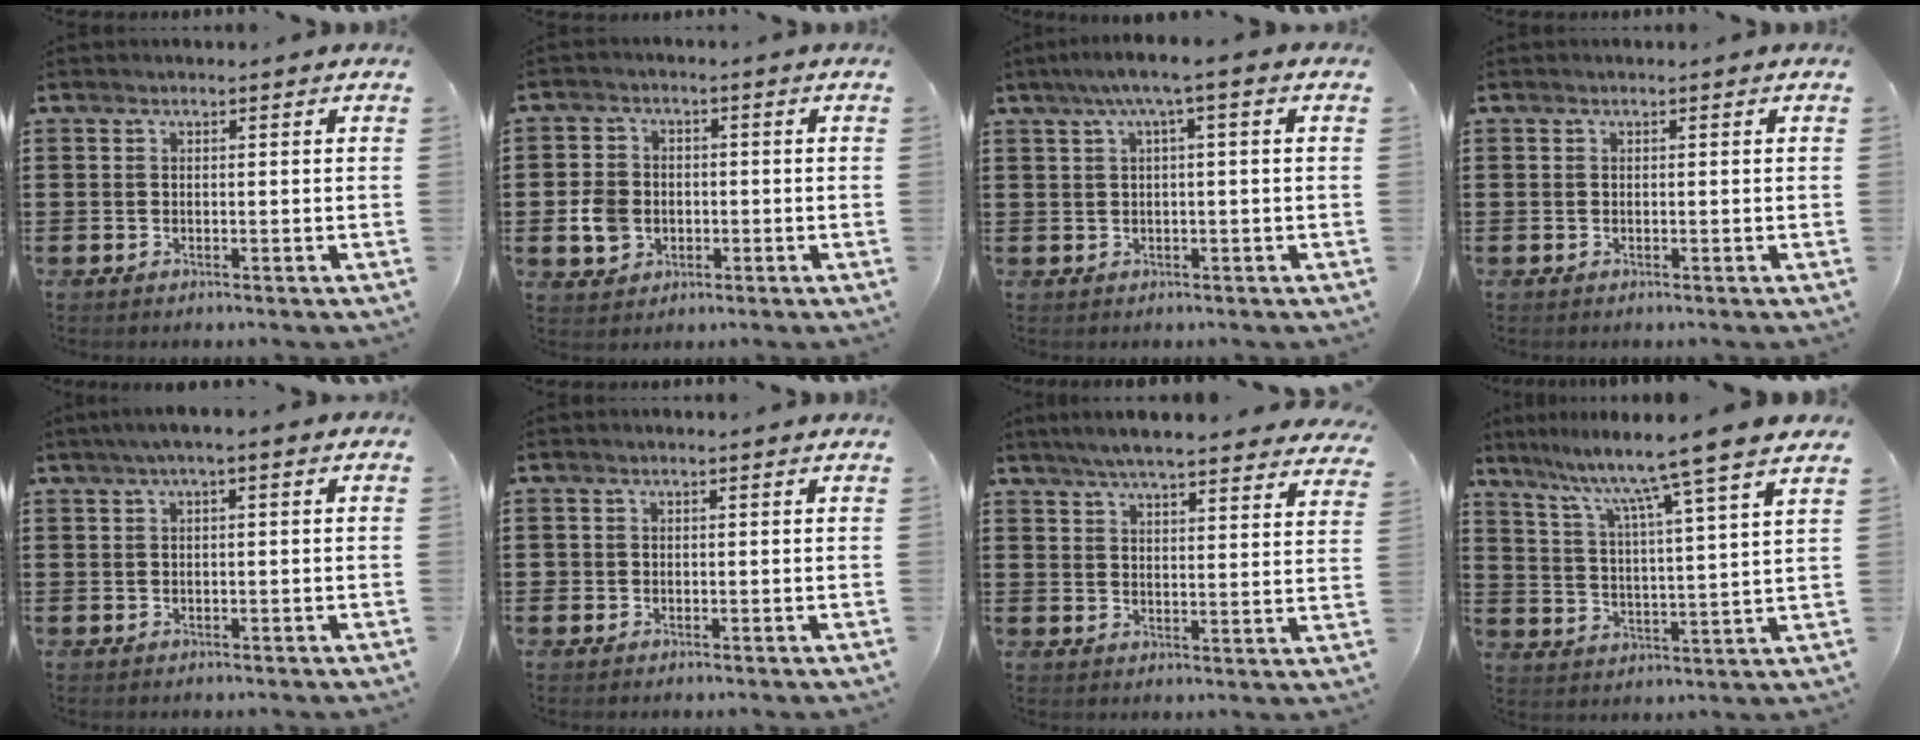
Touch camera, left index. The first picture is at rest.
{"total": 4.9, "force": [-1.0, 4.2, 2.4], "torque": [-0.065, 0.005, -0.023]}
{"total": 3.5, "force": [0.5, -0.1, 3.5], "torque": [-0.066, -0.001, 0.004]}
{"total": 0.0}
{"total": 1.6, "force": [-0.3, 0.3, 1.5], "torque": [-0.024, -0.001, -0.006]}
{"total": 0.6, "force": [0.1, 0.6, 0.1], "torque": [-0.003, 0.004, 0.001]}
{"total": 5.7, "force": [5.3, 0.0, 2.1], "torque": [-0.059, -0.021, 0.093]}
{"total": 9.3, "force": [7.6, -1.7, 5.1], "torque": [-0.120, -0.052, 0.114]}